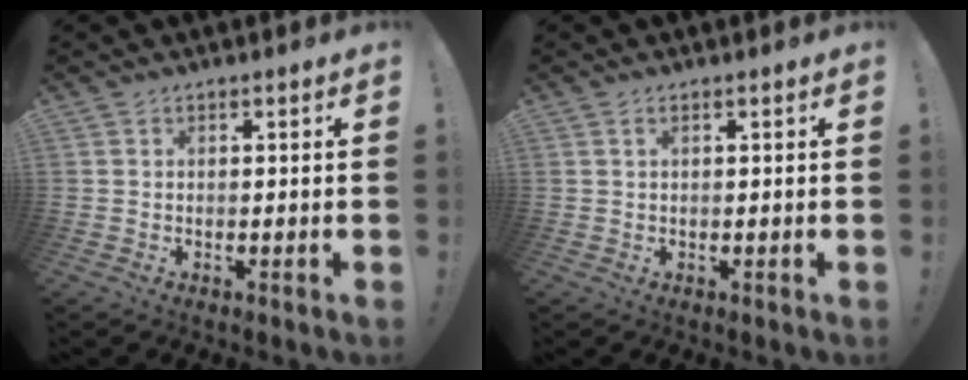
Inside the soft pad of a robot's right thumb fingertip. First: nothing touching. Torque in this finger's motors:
{"motor_torque": [-0.19, -0.10, -0.21, 0.16, -0.02]}